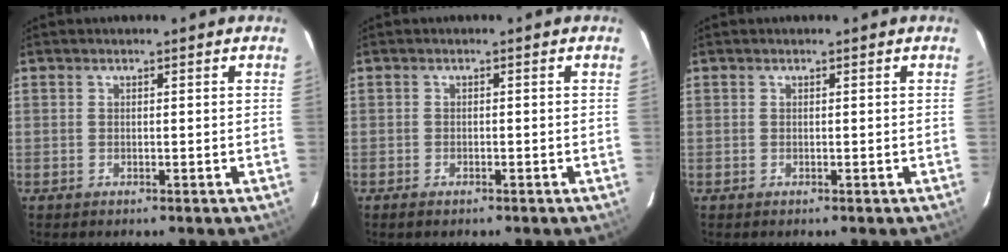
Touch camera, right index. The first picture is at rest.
{"total": 1.5, "force": [-1.2, 0.7, 0.7], "torque": [-0.018, -0.001, -0.023]}
{"total": 0.0}